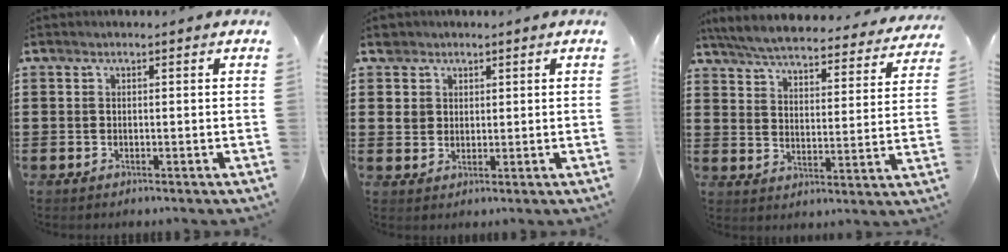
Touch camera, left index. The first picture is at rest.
{"total": 3.6, "force": [2.1, 3.0, 0.2], "torque": [-0.011, 0.009, 0.037]}
{"total": 5.4, "force": [5.2, 0.0, 1.3], "torque": [-0.053, -0.037, 0.086]}